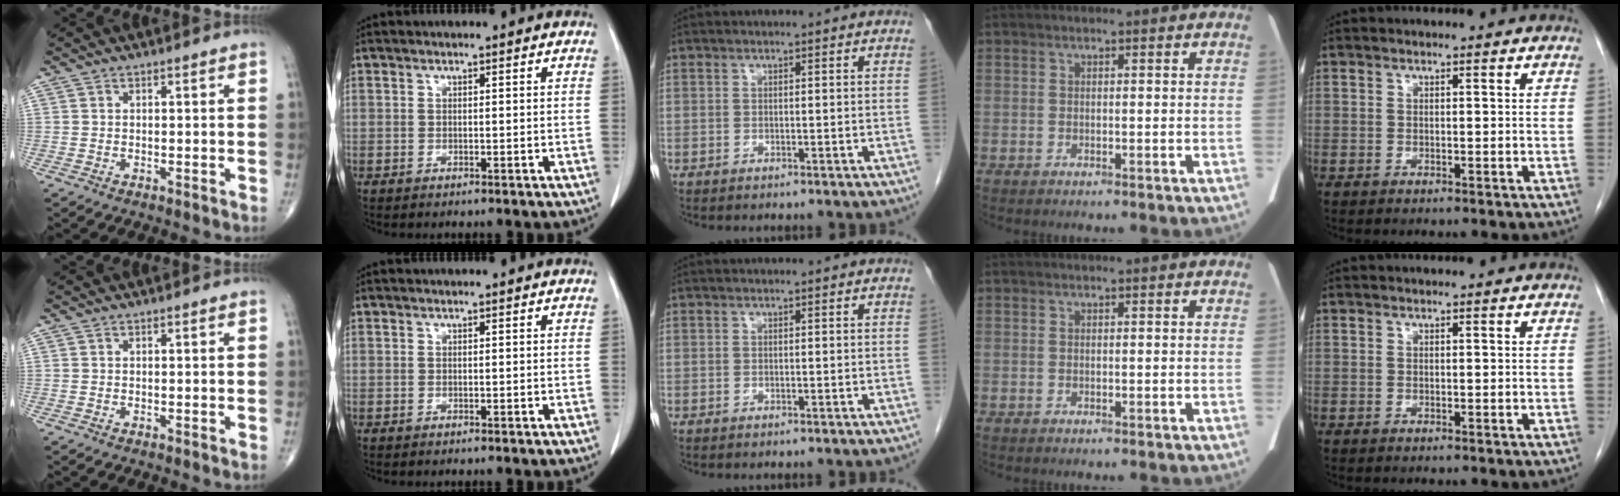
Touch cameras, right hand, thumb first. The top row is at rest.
{}